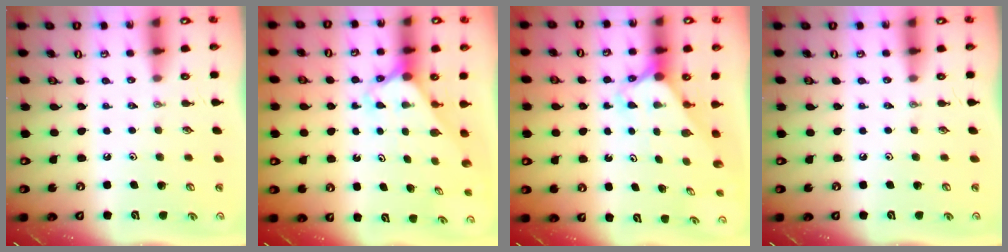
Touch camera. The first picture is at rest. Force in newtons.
{"total": 2.3, "press": 2.3, "slide": 0.2}
{"total": 2.3, "press": 2.3, "slide": 0.2}
{"total": 0.0}